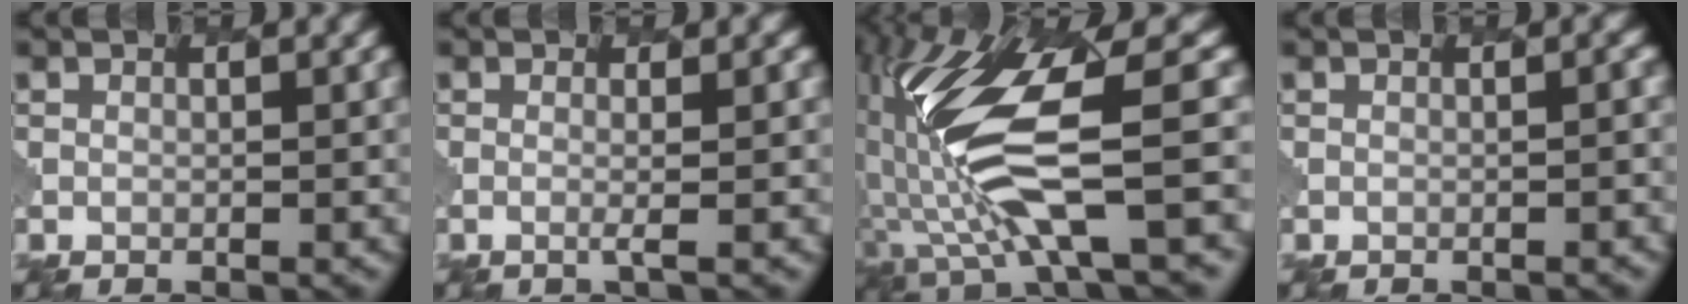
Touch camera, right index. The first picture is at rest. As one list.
[{"total": 1.8, "force": [0.8, -1.6, -0.2], "torque": [-0.003, 0.015, -0.009]}, {"total": 8.1, "force": [0.3, 2.2, 7.8], "torque": [-0.197, 0.012, -0.020]}, {"total": 1.1, "force": [-0.4, 0.4, 0.9], "torque": [-0.004, 0.001, 0.003]}]